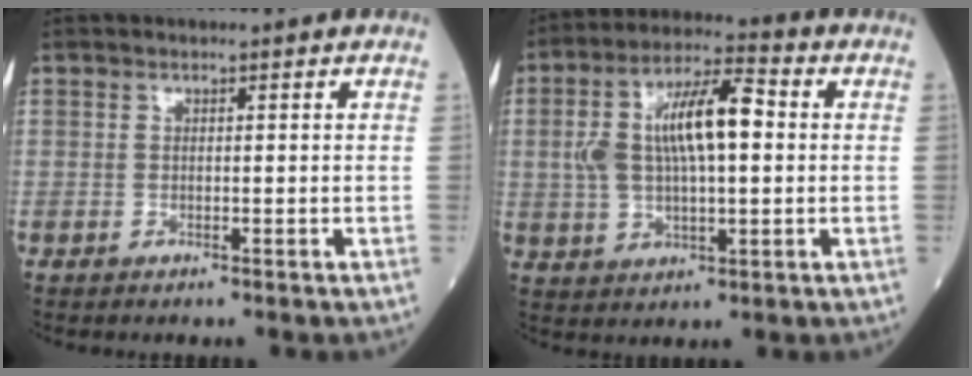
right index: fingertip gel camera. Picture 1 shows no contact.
{"total": 12.0, "force": [1.5, 4.1, 11.2], "torque": [-0.222, 0.030, 0.025]}